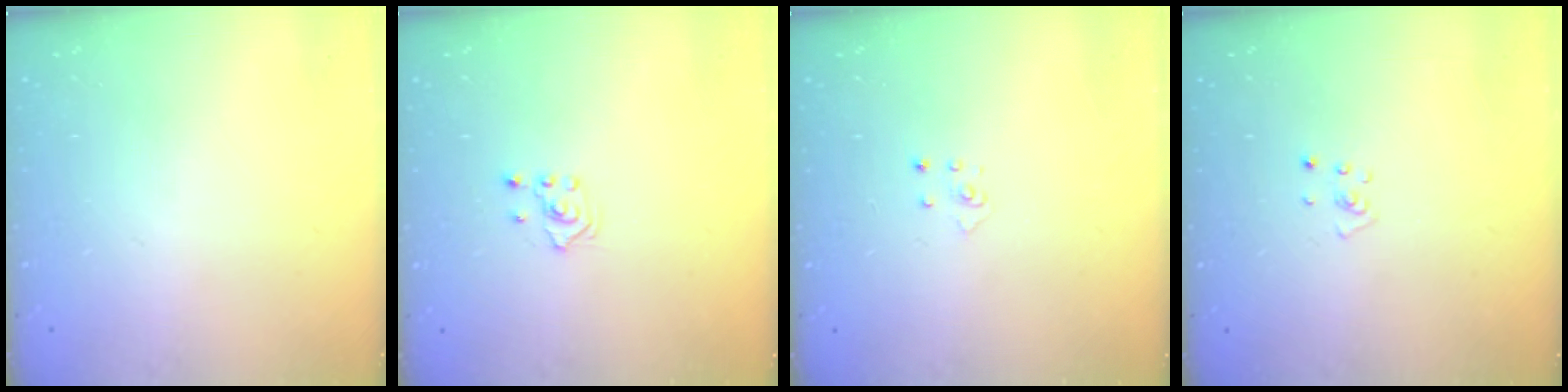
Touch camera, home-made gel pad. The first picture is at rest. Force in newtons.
{"total": 2.1, "press": 1.8, "slide": 0.9}
{"total": 2.8, "press": 2.8, "slide": 0.3}
{"total": 2.2, "press": 2.2, "slide": 0.2}